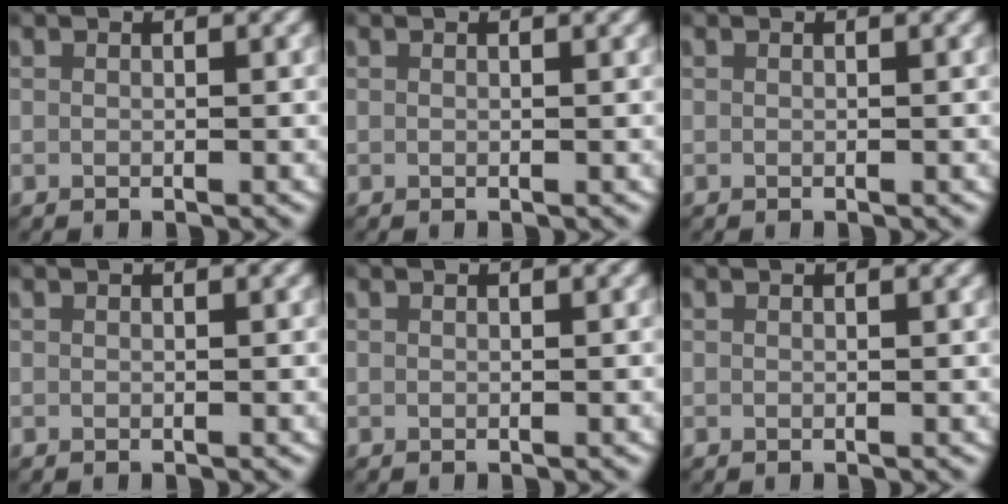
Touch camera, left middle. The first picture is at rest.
{"total": 0.0}
{"total": 0.0}
{"total": 0.0}
{"total": 0.0}
{"total": 0.0}